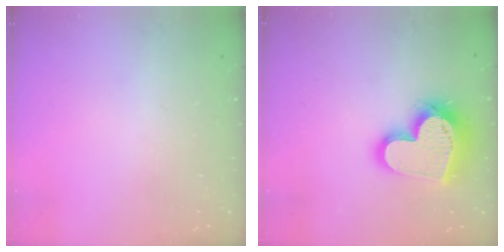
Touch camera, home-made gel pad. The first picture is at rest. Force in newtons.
{"total": 17.9, "press": 17.8, "slide": 1.7}